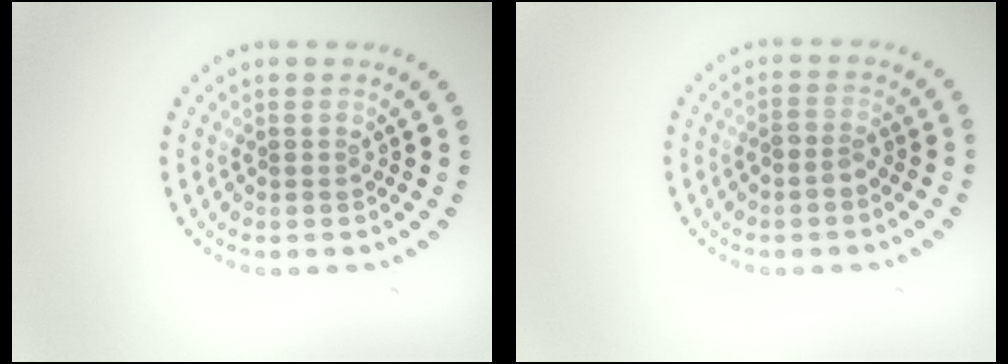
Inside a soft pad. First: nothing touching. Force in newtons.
{"total": 1.5, "press": 1.3, "slide": 0.8}